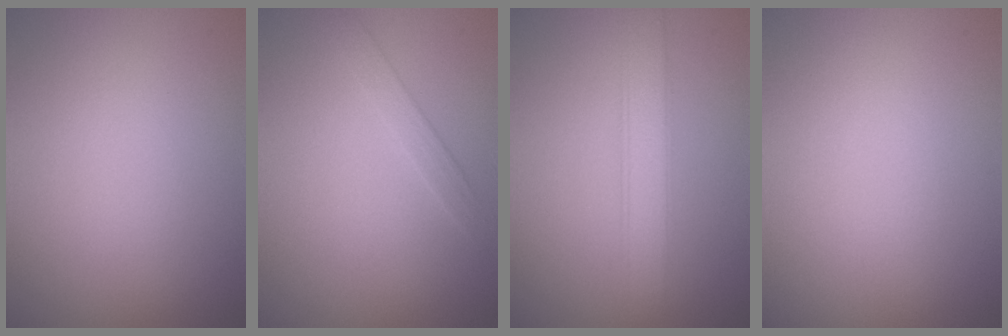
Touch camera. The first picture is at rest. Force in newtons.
{"total": 1.3, "press": 1.3, "slide": 0.0}
{"total": 3.0, "press": 2.9, "slide": 0.2}
{"total": 0.0}